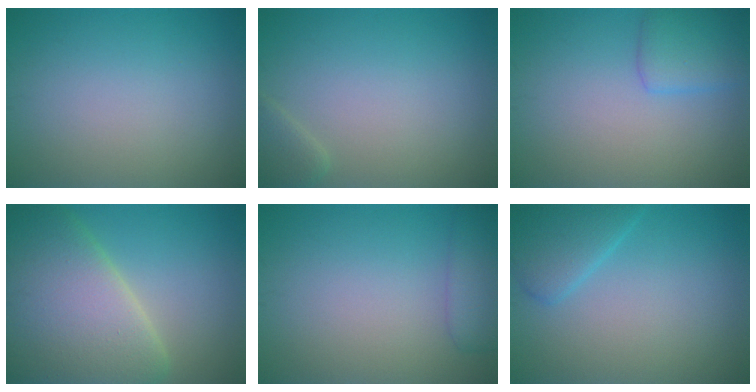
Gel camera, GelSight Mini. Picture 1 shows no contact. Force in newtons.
{"total": 1.6, "press": 1.6, "slide": 0.1}
{"total": 2.7, "press": 2.7, "slide": 0.0}
{"total": 11.1, "press": 11.1, "slide": 0.6}
{"total": 2.8, "press": 2.8, "slide": 0.1}
{"total": 3.1, "press": 3.1, "slide": 0.1}